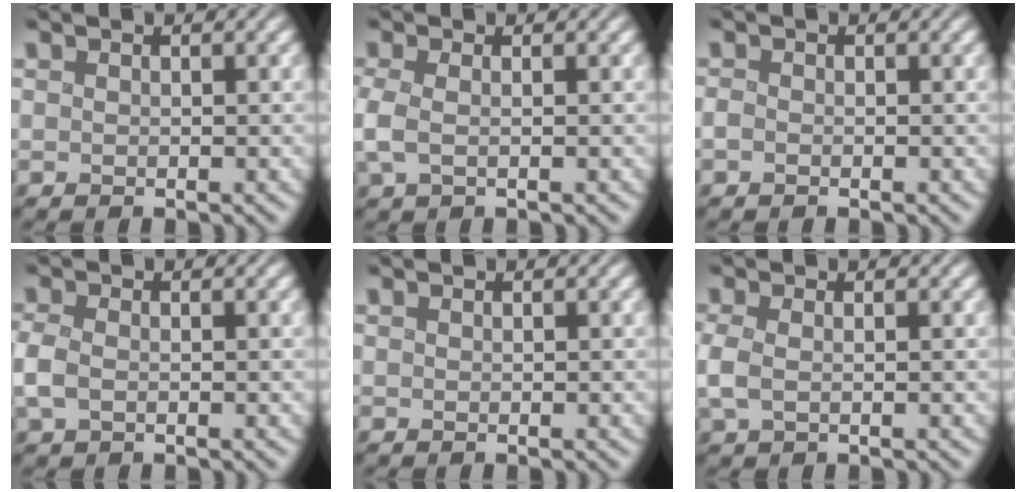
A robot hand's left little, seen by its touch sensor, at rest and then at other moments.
{"total": 2.3, "force": [-0.2, 1.0, 2.1], "torque": [-0.056, -0.001, -0.008]}
{"total": 0.7, "force": [-0.4, 0.4, 0.4], "torque": [-0.010, -0.002, -0.009]}
{"total": 2.4, "force": [-0.5, 1.6, 1.8], "torque": [-0.050, -0.001, -0.015]}
{"total": 0.0}
{"total": 2.0, "force": [-0.1, 1.0, 1.8], "torque": [-0.047, -0.002, -0.005]}